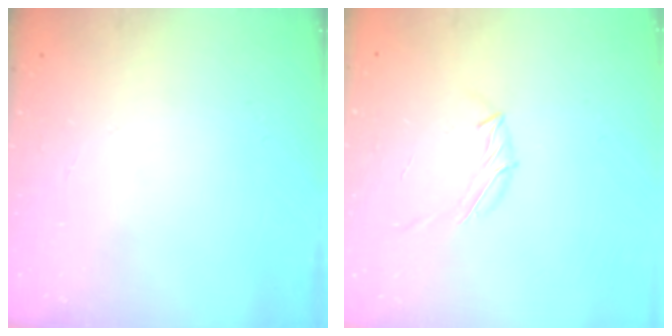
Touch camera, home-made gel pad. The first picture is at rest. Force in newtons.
{"total": 6.4, "press": 6.3, "slide": 1.4}